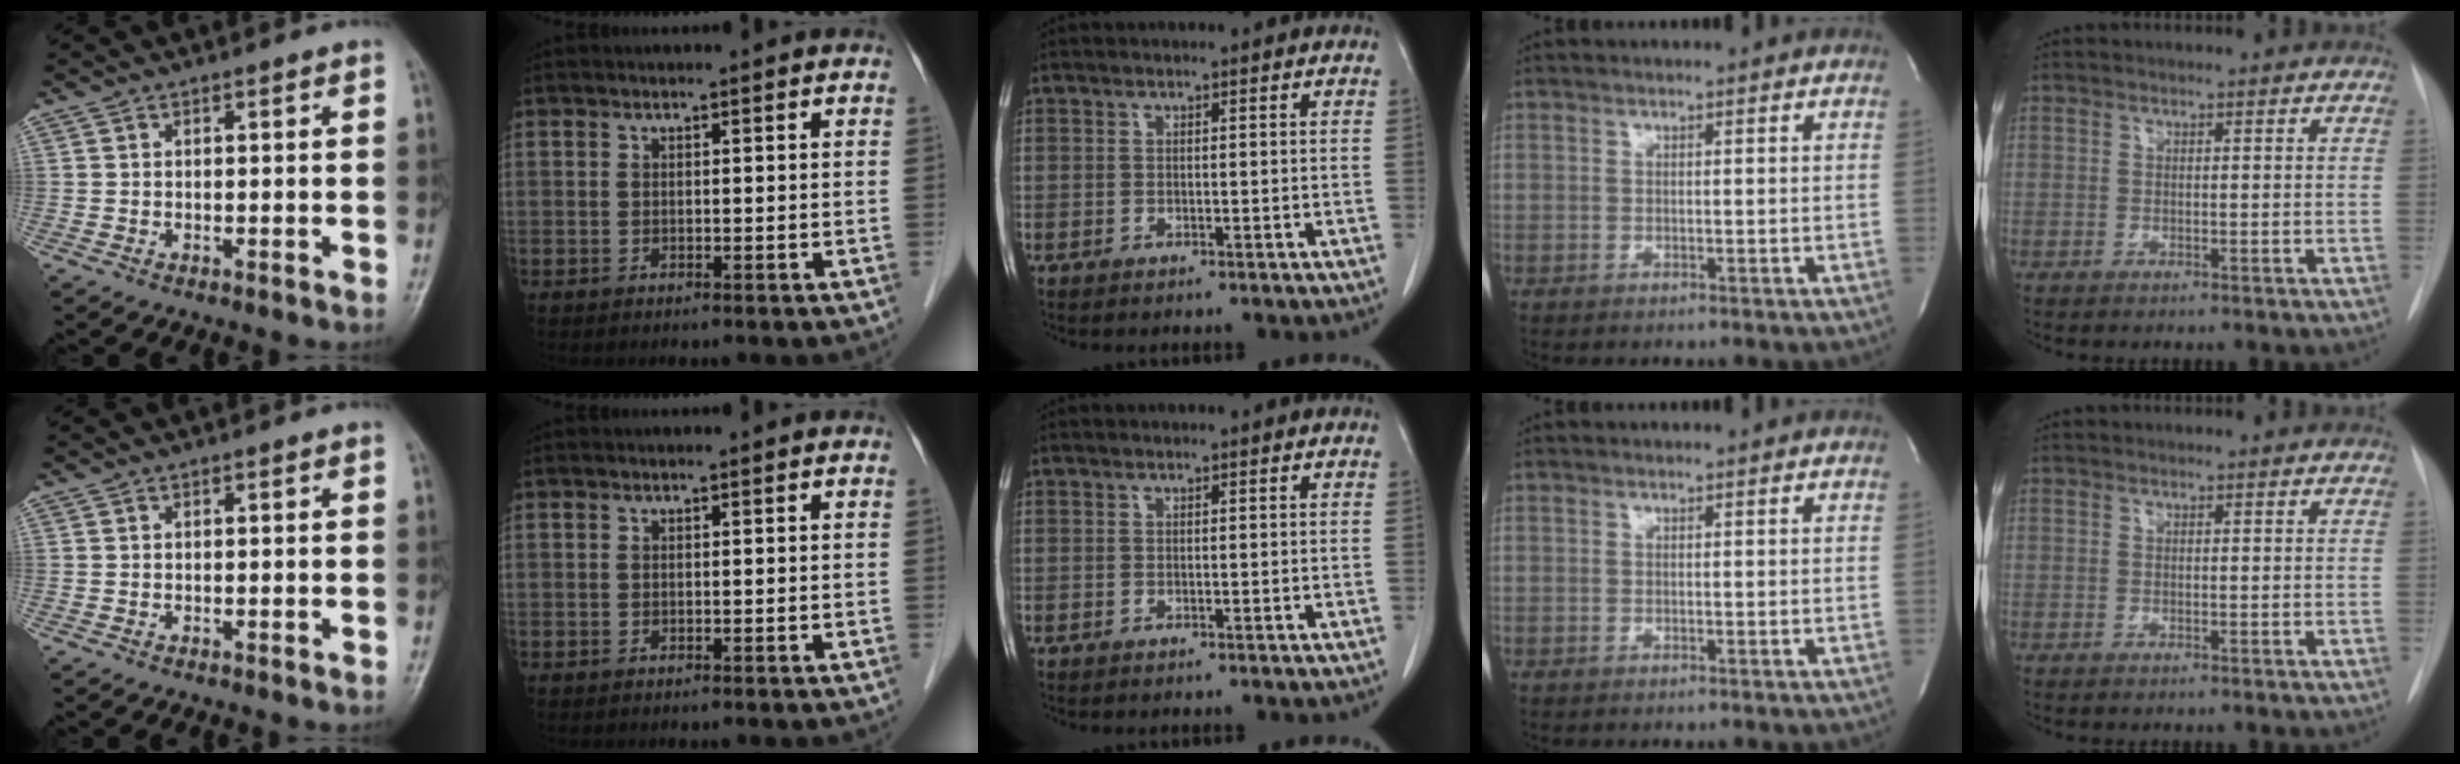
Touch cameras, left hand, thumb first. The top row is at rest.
{}